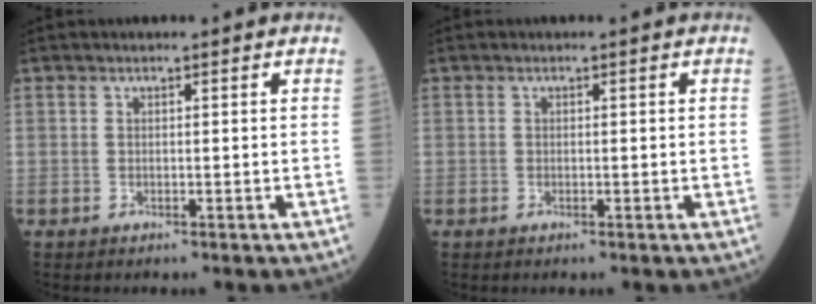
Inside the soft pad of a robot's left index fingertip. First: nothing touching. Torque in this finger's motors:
{"motor_torque": [0.11, 0.19, 0.03, -0.03]}